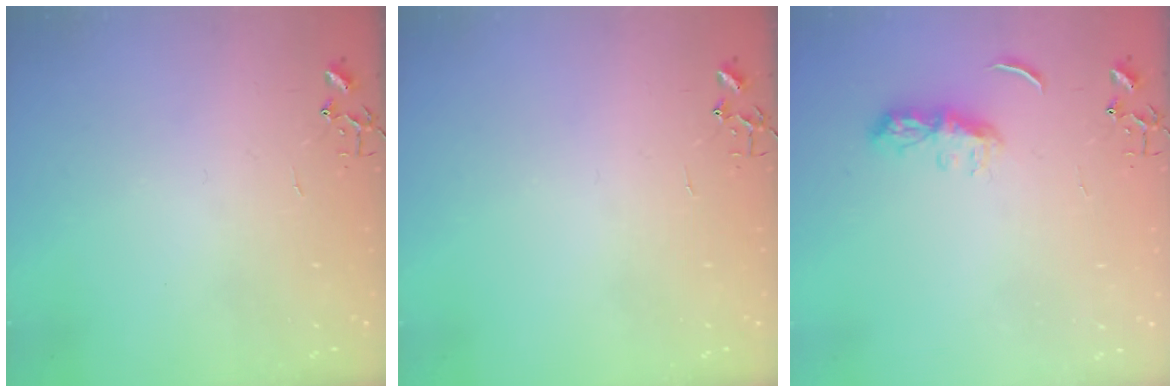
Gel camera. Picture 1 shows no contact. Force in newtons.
{"total": 0.0}
{"total": 6.5, "press": 6.4, "slide": 0.6}